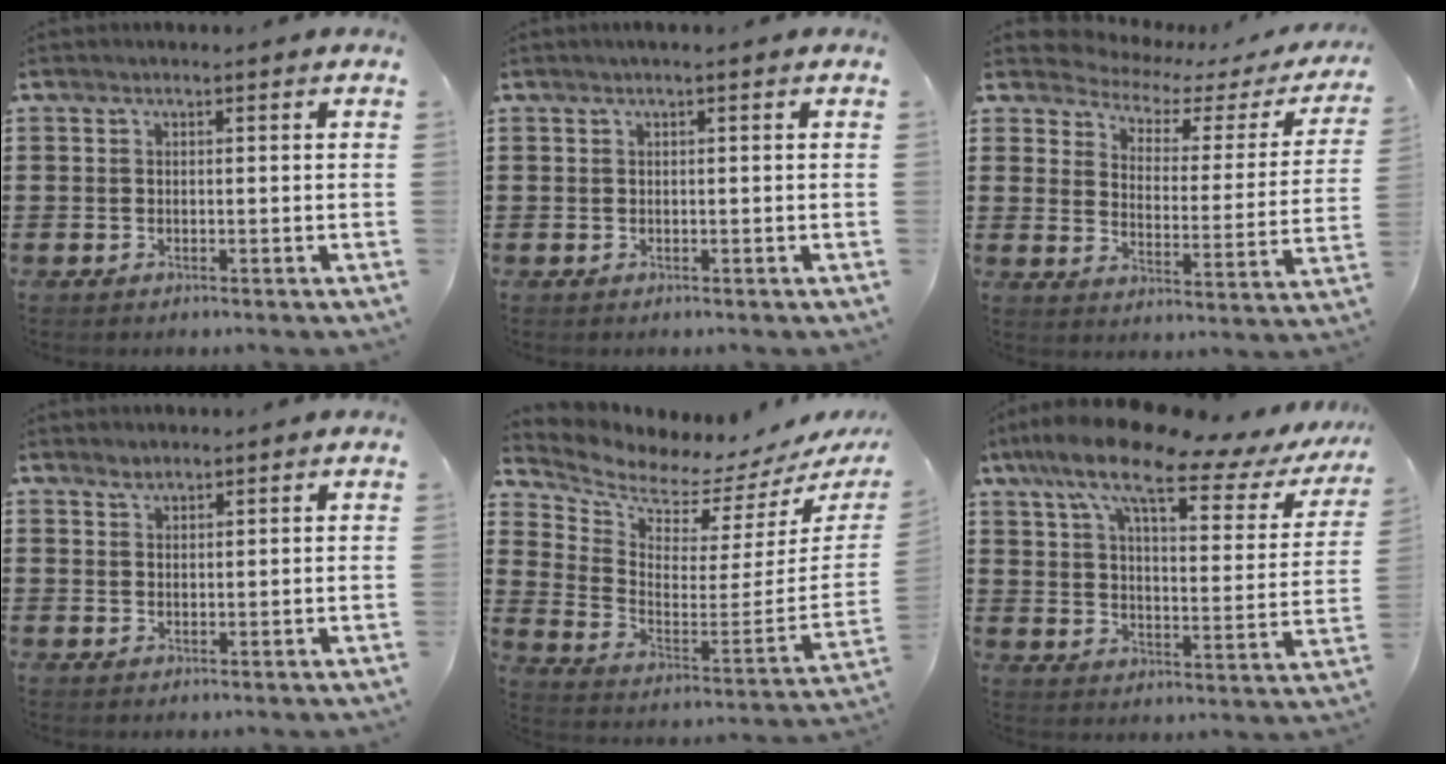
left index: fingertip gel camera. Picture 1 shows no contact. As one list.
[{"total": 0.5, "force": [0.1, 0.0, 0.5], "torque": [-0.008, -0.003, 0.002]}, {"total": 3.6, "force": [3.2, 1.3, 1.1], "torque": [-0.047, -0.023, 0.046]}, {"total": 1.6, "force": [1.4, 0.6, 0.5], "torque": [-0.012, 0.000, 0.027]}, {"total": 3.9, "force": [3.9, 0.2, 0.1], "torque": [-0.037, -0.067, 0.060]}, {"total": 12.7, "force": [8.6, 3.0, 8.8], "torque": [-0.183, -0.033, 0.139]}]